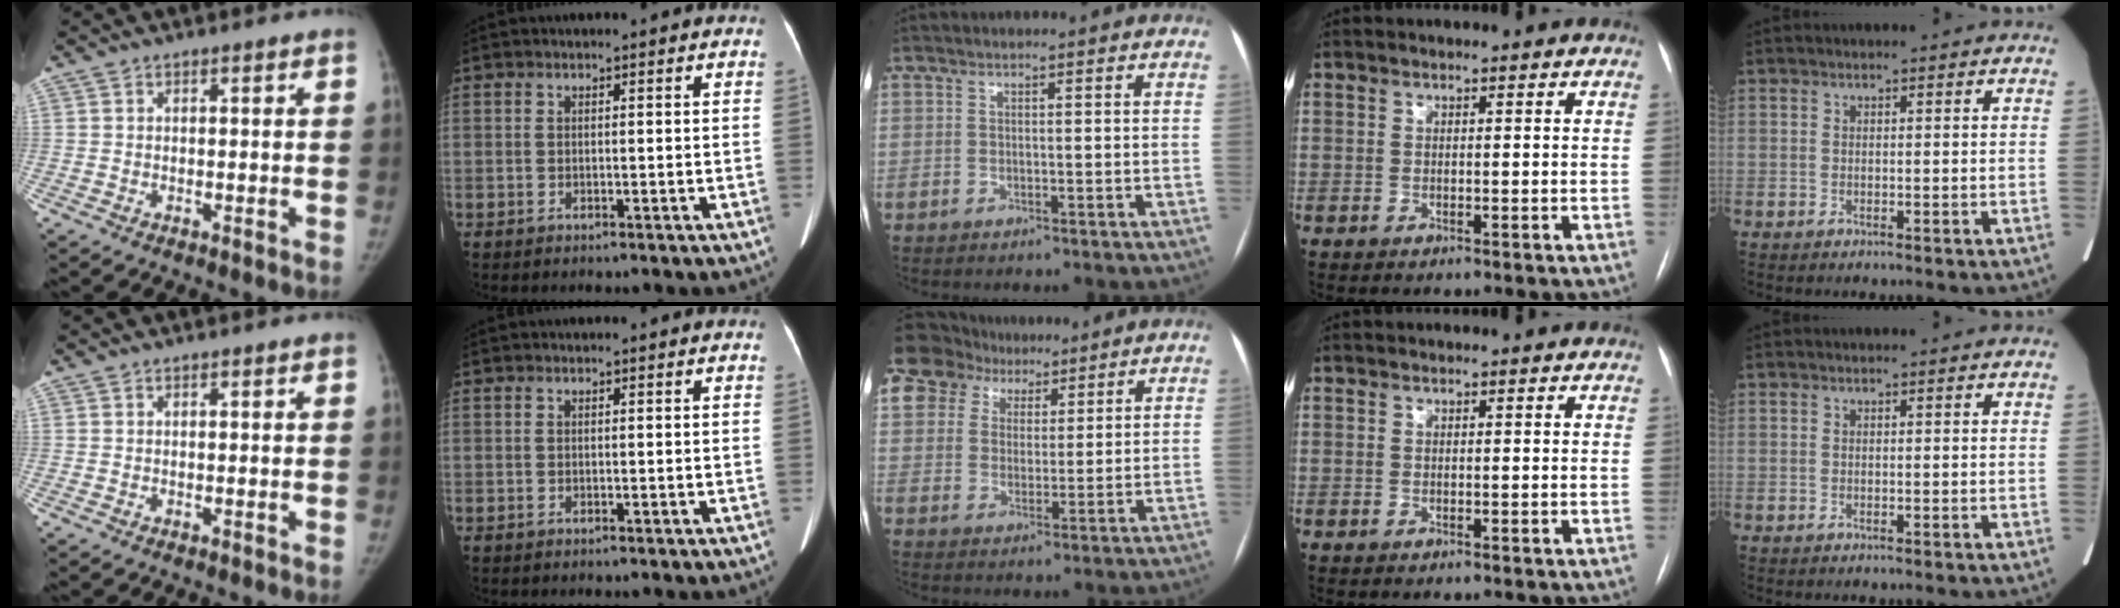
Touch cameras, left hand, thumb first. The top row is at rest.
{"middle": {"total": 11.5, "force": [7.8, 7.8, 3.4], "torque": [-0.087, 0.044, 0.145]}}